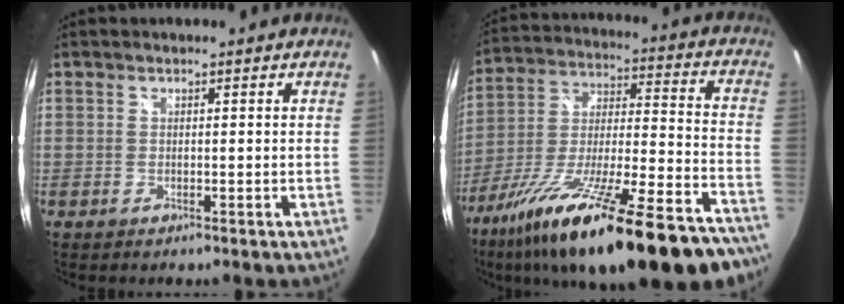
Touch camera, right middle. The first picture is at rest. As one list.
[{"total": 33.9, "force": [-23.9, 7.2, 22.9], "torque": [-0.371, -0.064, -0.361]}]